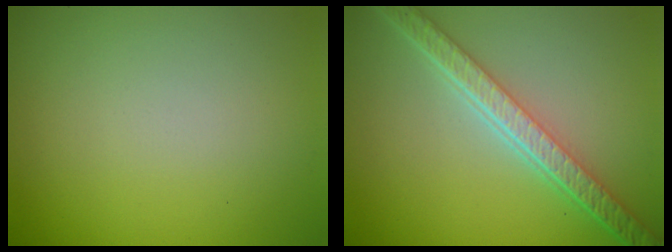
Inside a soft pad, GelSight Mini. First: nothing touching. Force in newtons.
{"total": 5.6, "press": 4.3, "slide": 3.7}